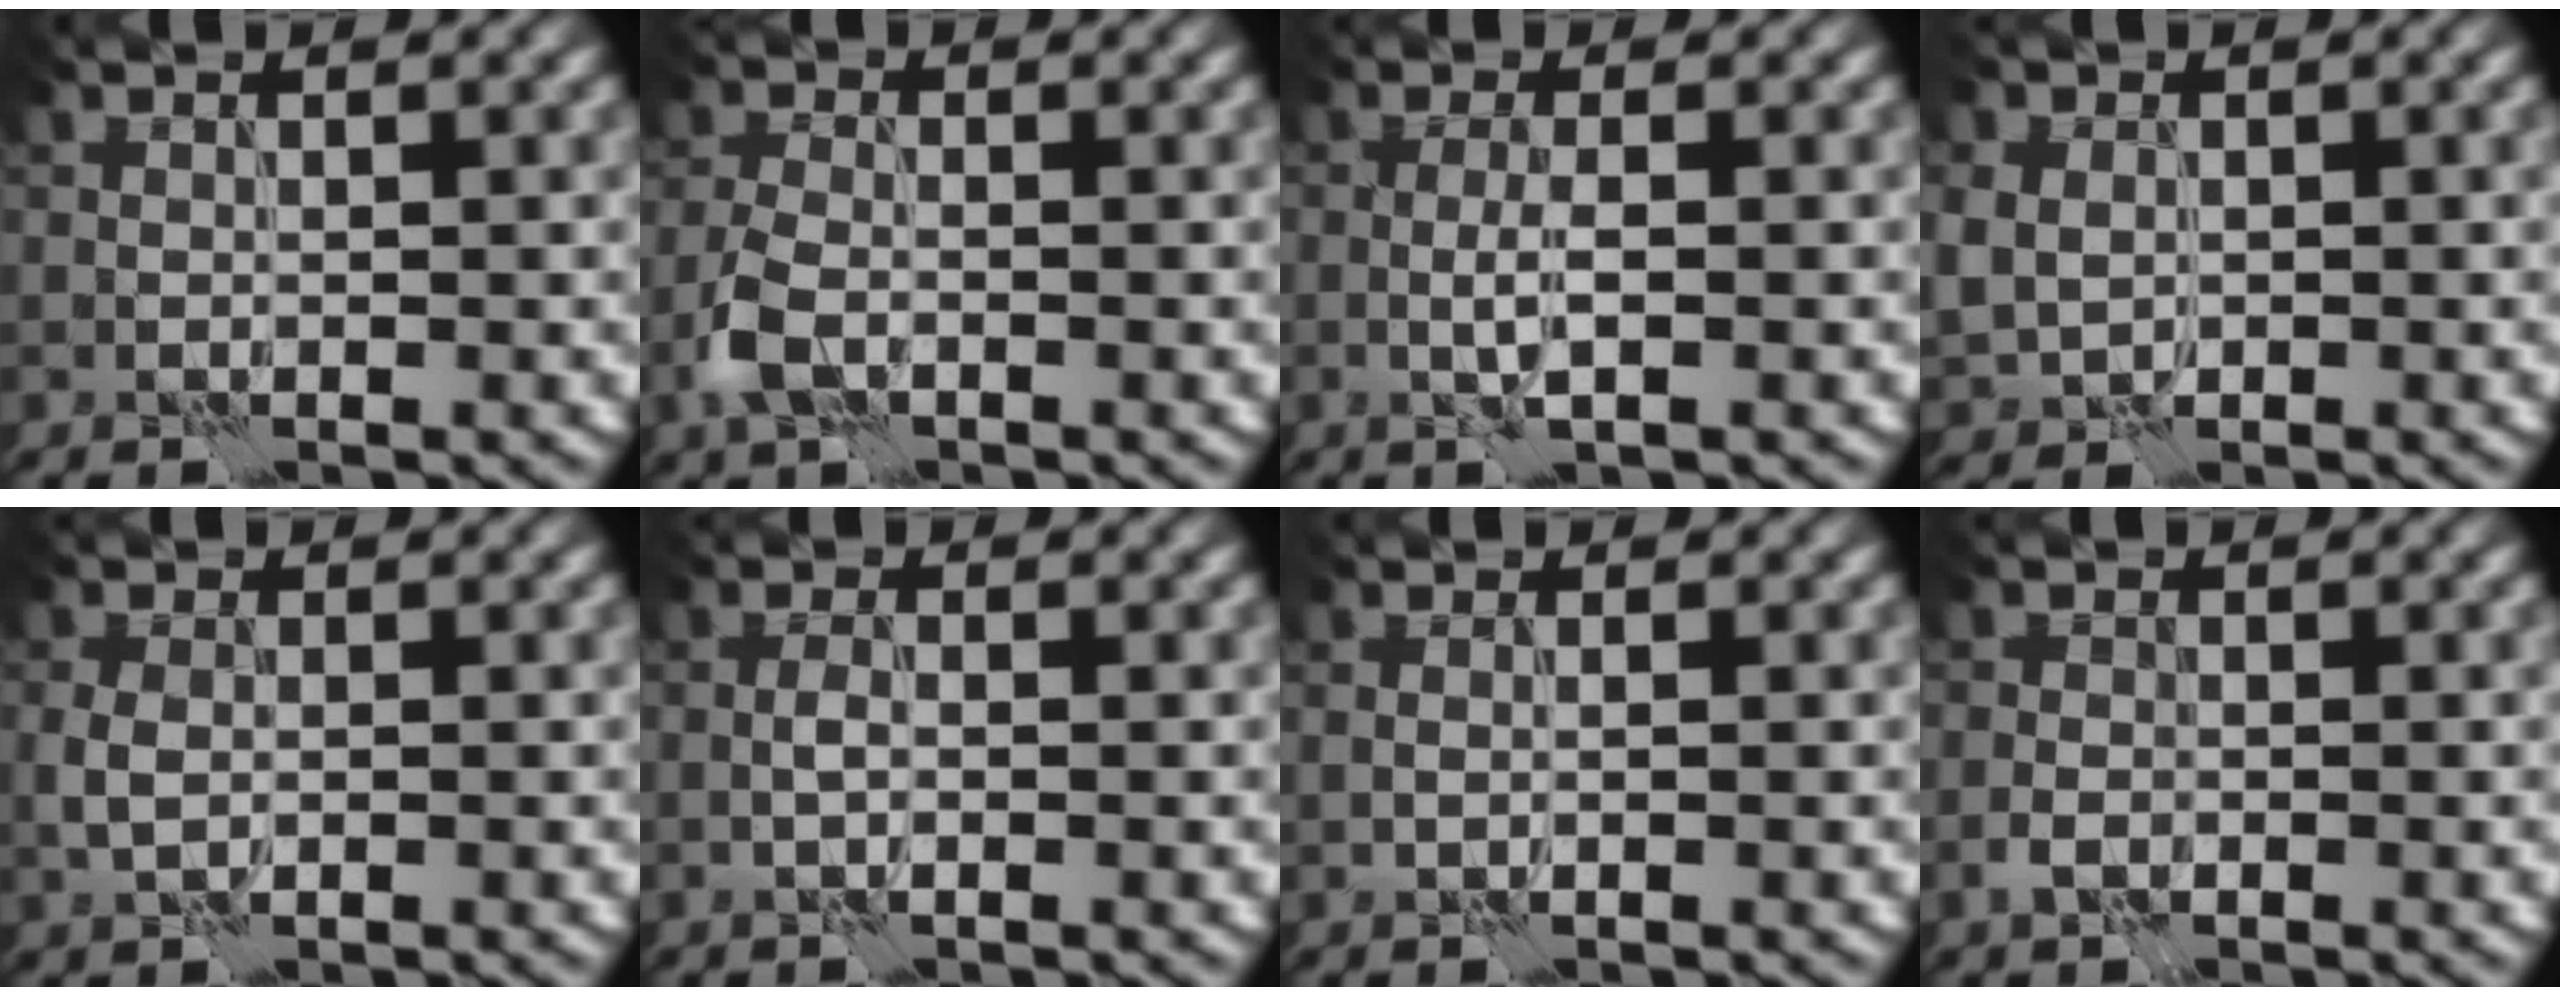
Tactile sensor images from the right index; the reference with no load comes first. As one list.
[{"total": 3.1, "force": [-1.4, 1.7, 2.2], "torque": [-0.052, -0.001, -0.035]}, {"total": 1.9, "force": [-0.3, 0.3, 1.8], "torque": [-0.037, 0.002, -0.010]}, {"total": 3.4, "force": [0.2, 2.9, 1.8], "torque": [-0.044, 0.002, 0.011]}, {"total": 1.8, "force": [-0.3, 1.2, 1.3], "torque": [-0.032, 0.000, -0.007]}, {"total": 1.2, "force": [-0.4, 0.3, 1.1], "torque": [-0.022, 0.003, -0.011]}, {"total": 0.5, "force": [0.1, 0.1, 0.5], "torque": [-0.012, -0.004, -0.001]}, {"total": 1.3, "force": [-0.7, 0.8, 0.8], "torque": [-0.015, 0.002, -0.016]}]